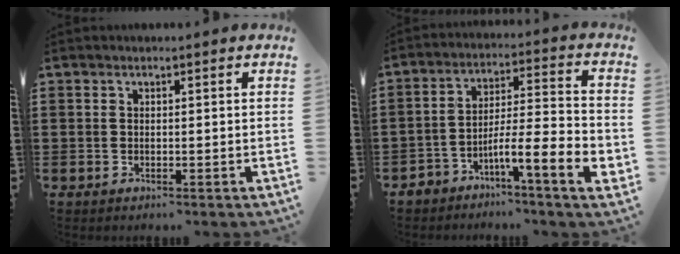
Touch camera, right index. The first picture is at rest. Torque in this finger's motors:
{"motor_torque": [2.00, -0.14, 0.28, 0.10]}